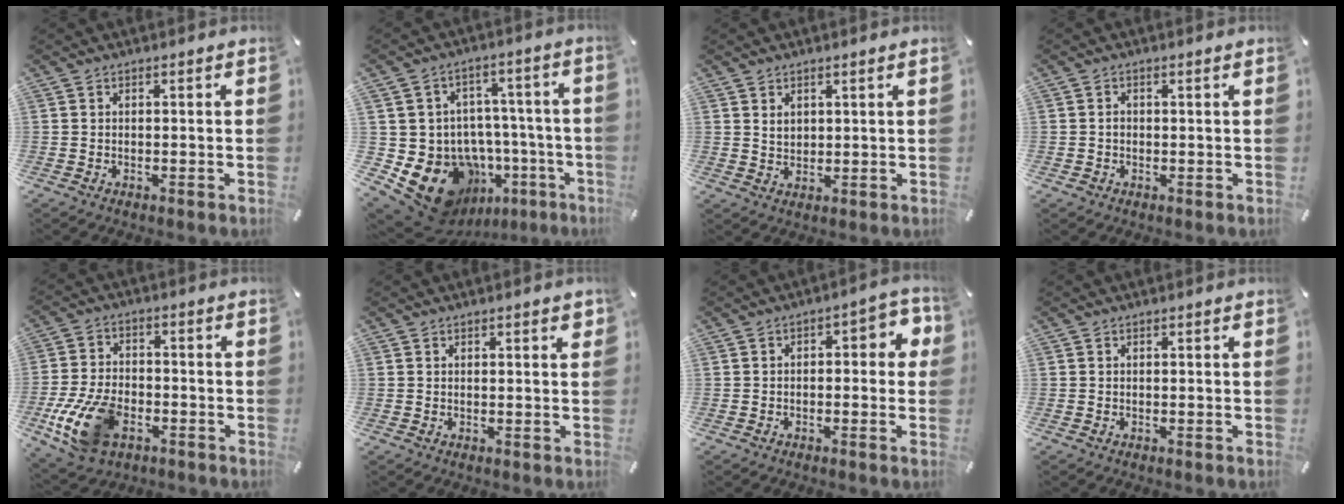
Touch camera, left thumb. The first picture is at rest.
{"total": 17.8, "force": [-8.4, 12.9, 8.9], "torque": [-0.155, 0.039, -0.112]}
{"total": 2.2, "force": [1.4, 1.4, 0.8], "torque": [-0.010, -0.003, 0.026]}
{"total": 1.1, "force": [0.0, 0.7, 0.8], "torque": [-0.016, 0.004, -0.002]}
{"total": 14.2, "force": [-5.6, 8.8, 9.7], "torque": [-0.202, 0.021, -0.095]}
{"total": 1.4, "force": [0.6, 0.4, 1.2], "torque": [-0.016, 0.000, 0.007]}
{"total": 5.9, "force": [-0.6, 2.9, 5.1], "torque": [-0.070, 0.009, -0.016]}
{"total": 0.0}